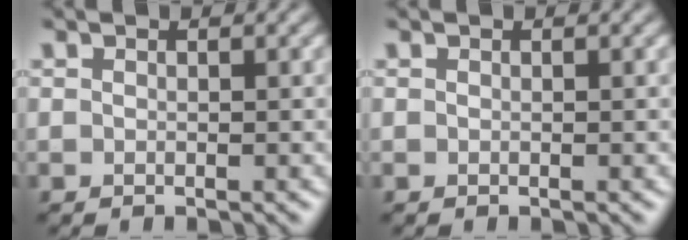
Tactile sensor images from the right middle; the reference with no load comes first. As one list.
[{"total": 0.0}]